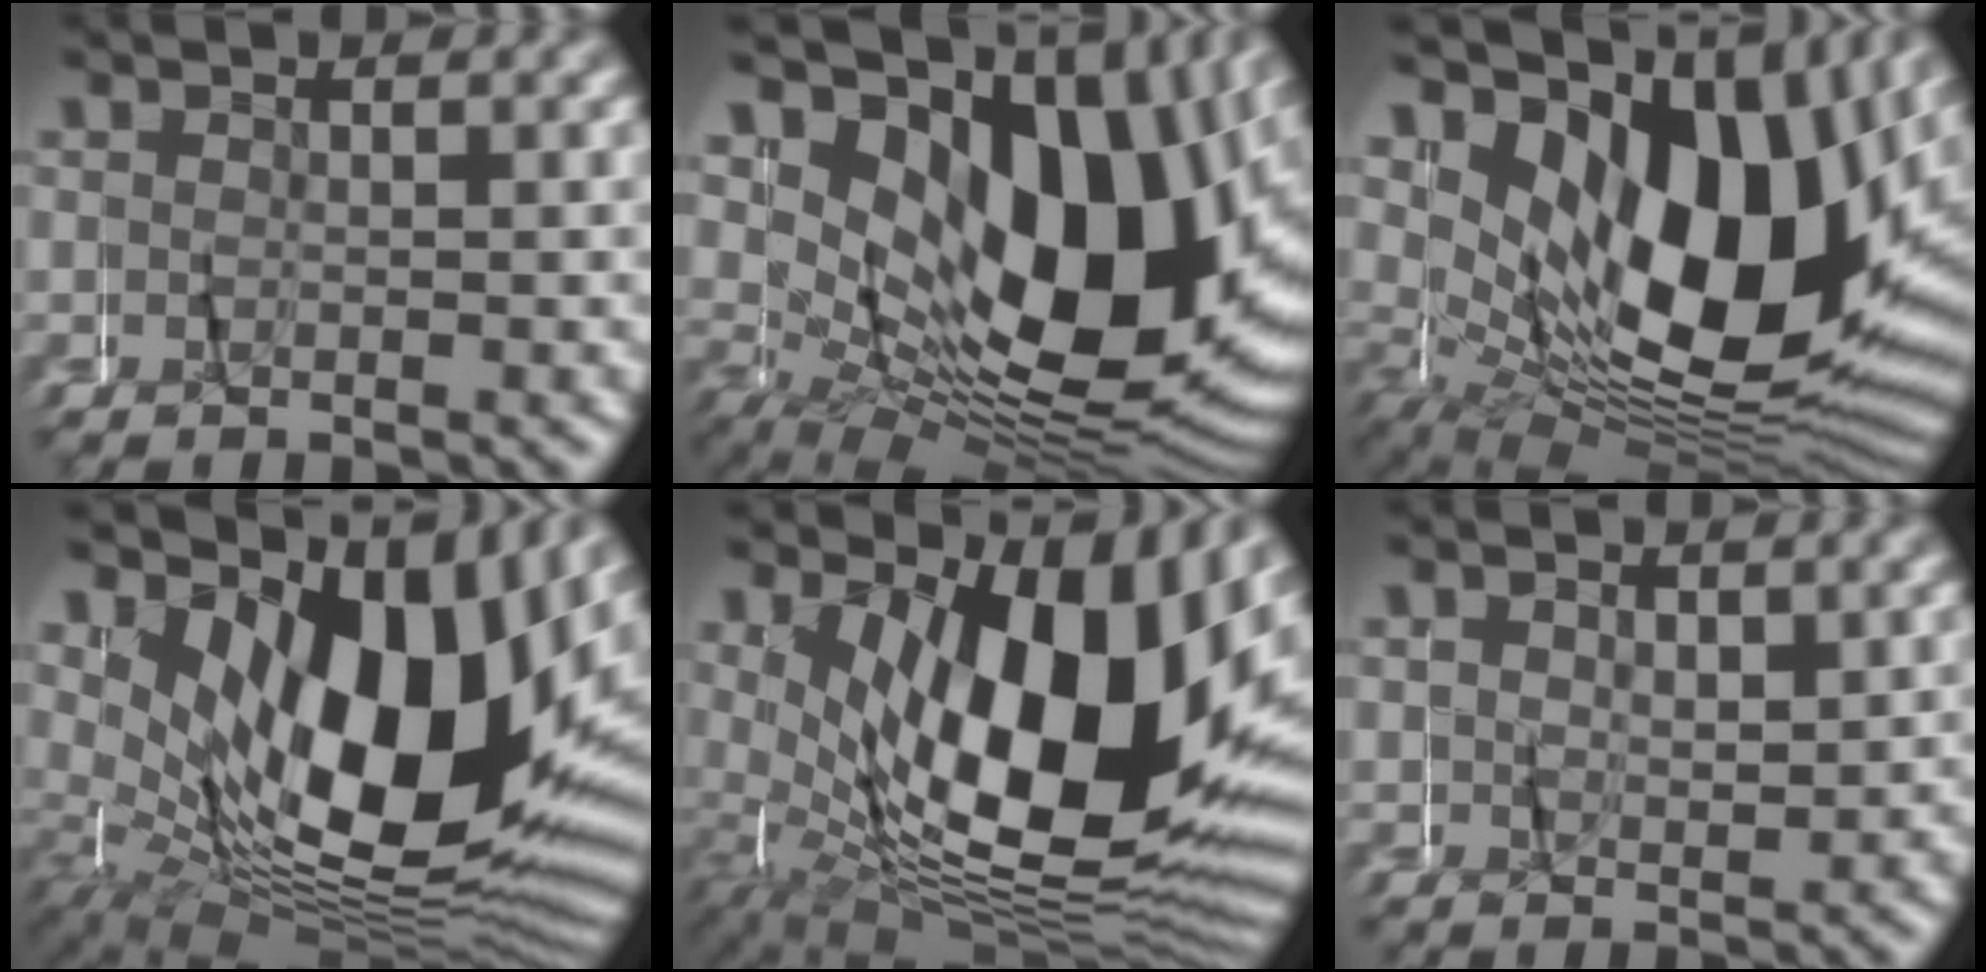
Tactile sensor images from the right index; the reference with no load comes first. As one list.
[{"total": 21.1, "force": [3.4, 13.0, 16.3], "torque": [-0.268, 0.008, 0.042]}, {"total": 20.7, "force": [2.5, 12.2, 16.6], "torque": [-0.277, -0.005, 0.040]}, {"total": 19.1, "force": [1.7, 10.5, 15.9], "torque": [-0.253, 0.003, 0.028]}, {"total": 18.1, "force": [0.2, 9.3, 15.6], "torque": [-0.252, -0.010, 0.012]}, {"total": 0.6, "force": [0.4, 0.1, -0.5], "torque": [0.003, 0.002, 0.007]}]